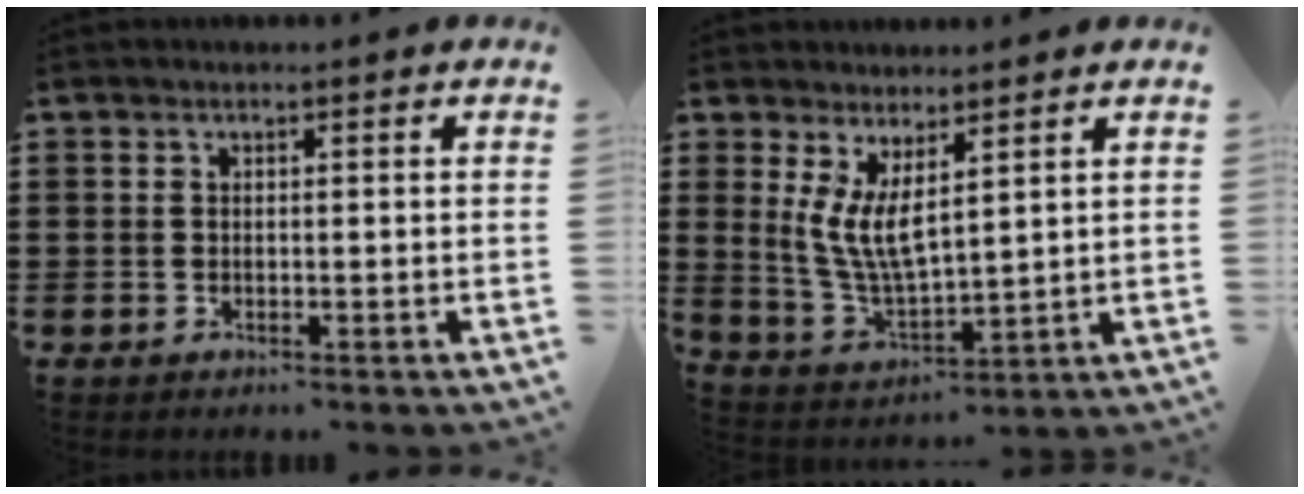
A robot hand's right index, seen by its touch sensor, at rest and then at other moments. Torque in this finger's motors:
{"motor_torque": [0.44, 0.41, 0.25, 0.16]}